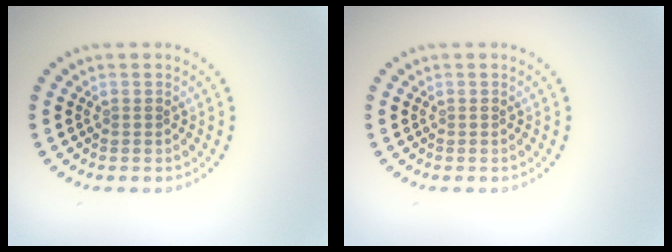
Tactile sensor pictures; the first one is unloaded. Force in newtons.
{"total": 0.0}